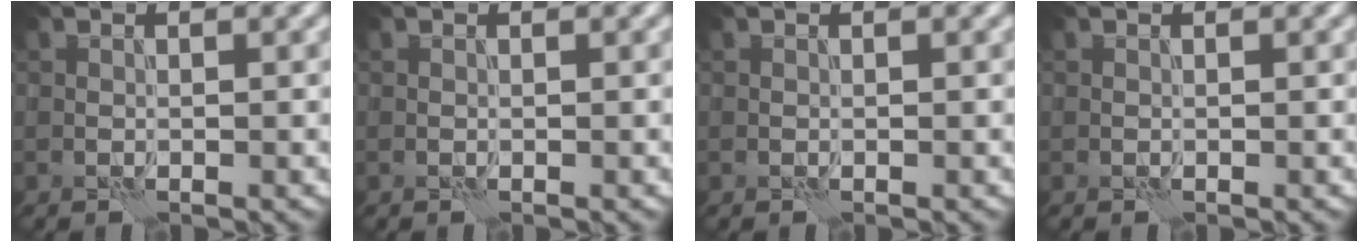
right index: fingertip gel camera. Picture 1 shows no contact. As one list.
[{"total": 0.0}, {"total": 0.0}, {"total": 0.0}]